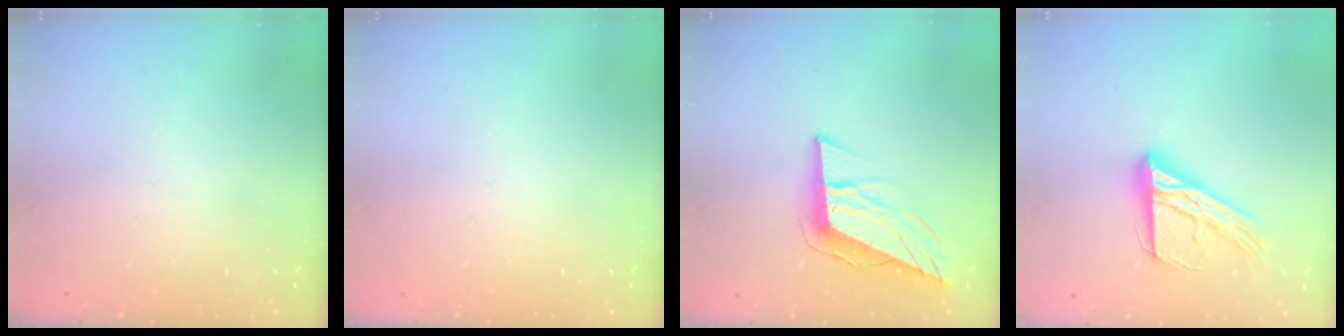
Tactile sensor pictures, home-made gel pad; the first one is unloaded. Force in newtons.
{"total": 0.0}
{"total": 11.4, "press": 10.8, "slide": 3.6}
{"total": 17.1, "press": 17.0, "slide": 1.7}